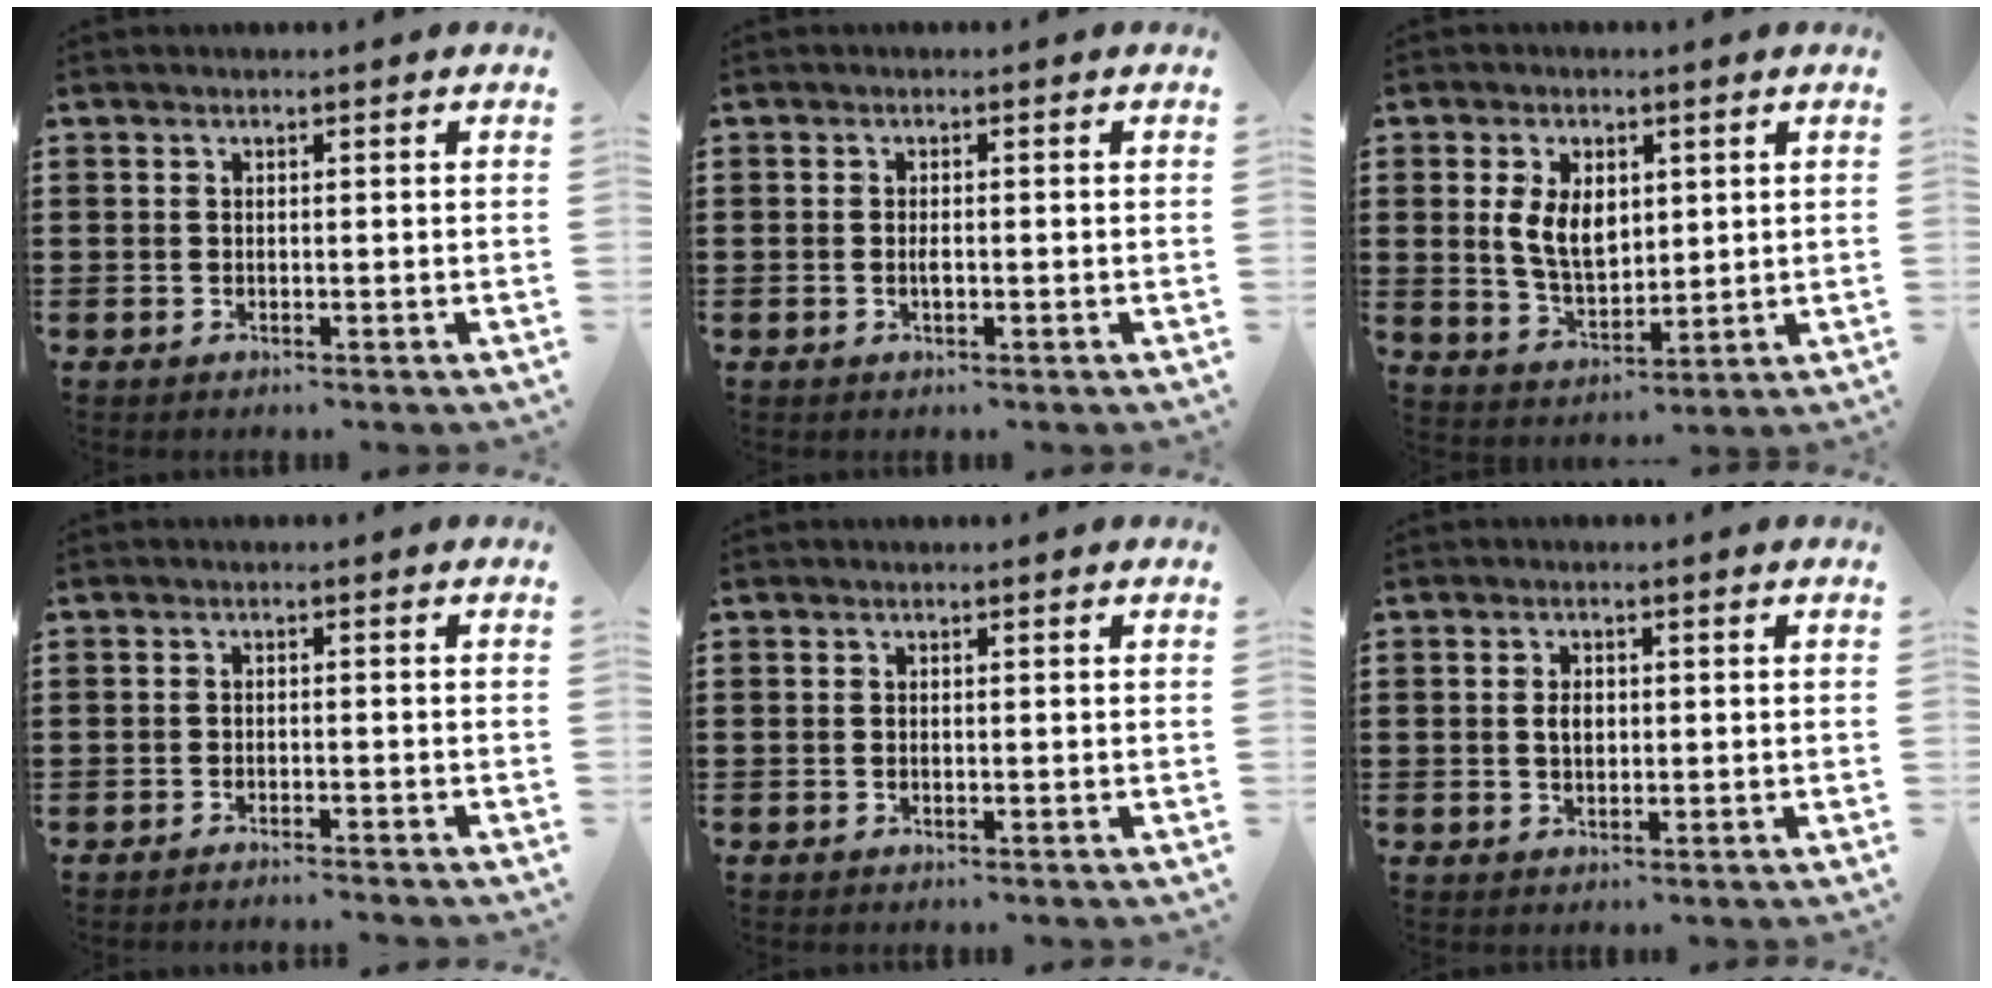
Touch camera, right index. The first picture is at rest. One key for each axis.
{"total": 1.2, "fx": -0.2, "fy": 0.4, "fz": 1.1, "tx": -0.021, "ty": -0.003, "tz": -0.003}
{"total": 7.0, "fx": 1.5, "fy": 4.4, "fz": 5.2, "tx": -0.109, "ty": 0.009, "tz": 0.024}
{"total": 1.4, "fx": -1.4, "fy": -0.2, "fz": 0.1, "tx": -0.003, "ty": 0.002, "tz": -0.029}
{"total": 0.0}
{"total": 2.3, "fx": 0.2, "fy": 1.4, "fz": 1.8, "tx": -0.028, "ty": 0.003, "tz": 0.000}